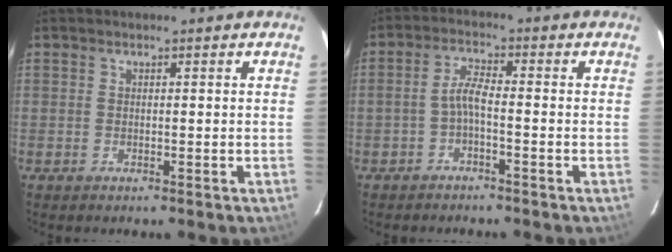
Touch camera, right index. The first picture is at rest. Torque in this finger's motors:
{"motor_torque": [0.42, -0.27, 0.29, 0.08]}